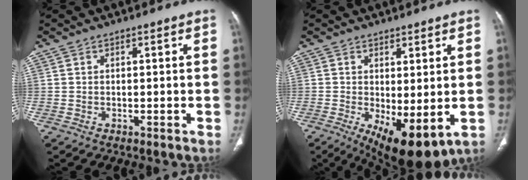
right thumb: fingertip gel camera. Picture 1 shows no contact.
{"total": 10.5, "force": [-2.2, 4.3, 9.3], "torque": [-0.138, -0.017, -0.017]}